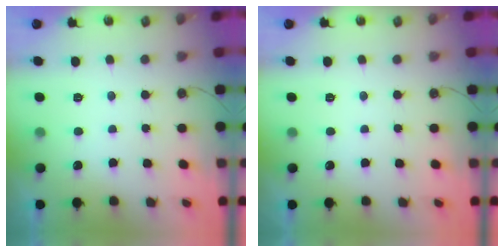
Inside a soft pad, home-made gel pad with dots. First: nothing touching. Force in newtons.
{"total": 0.0}